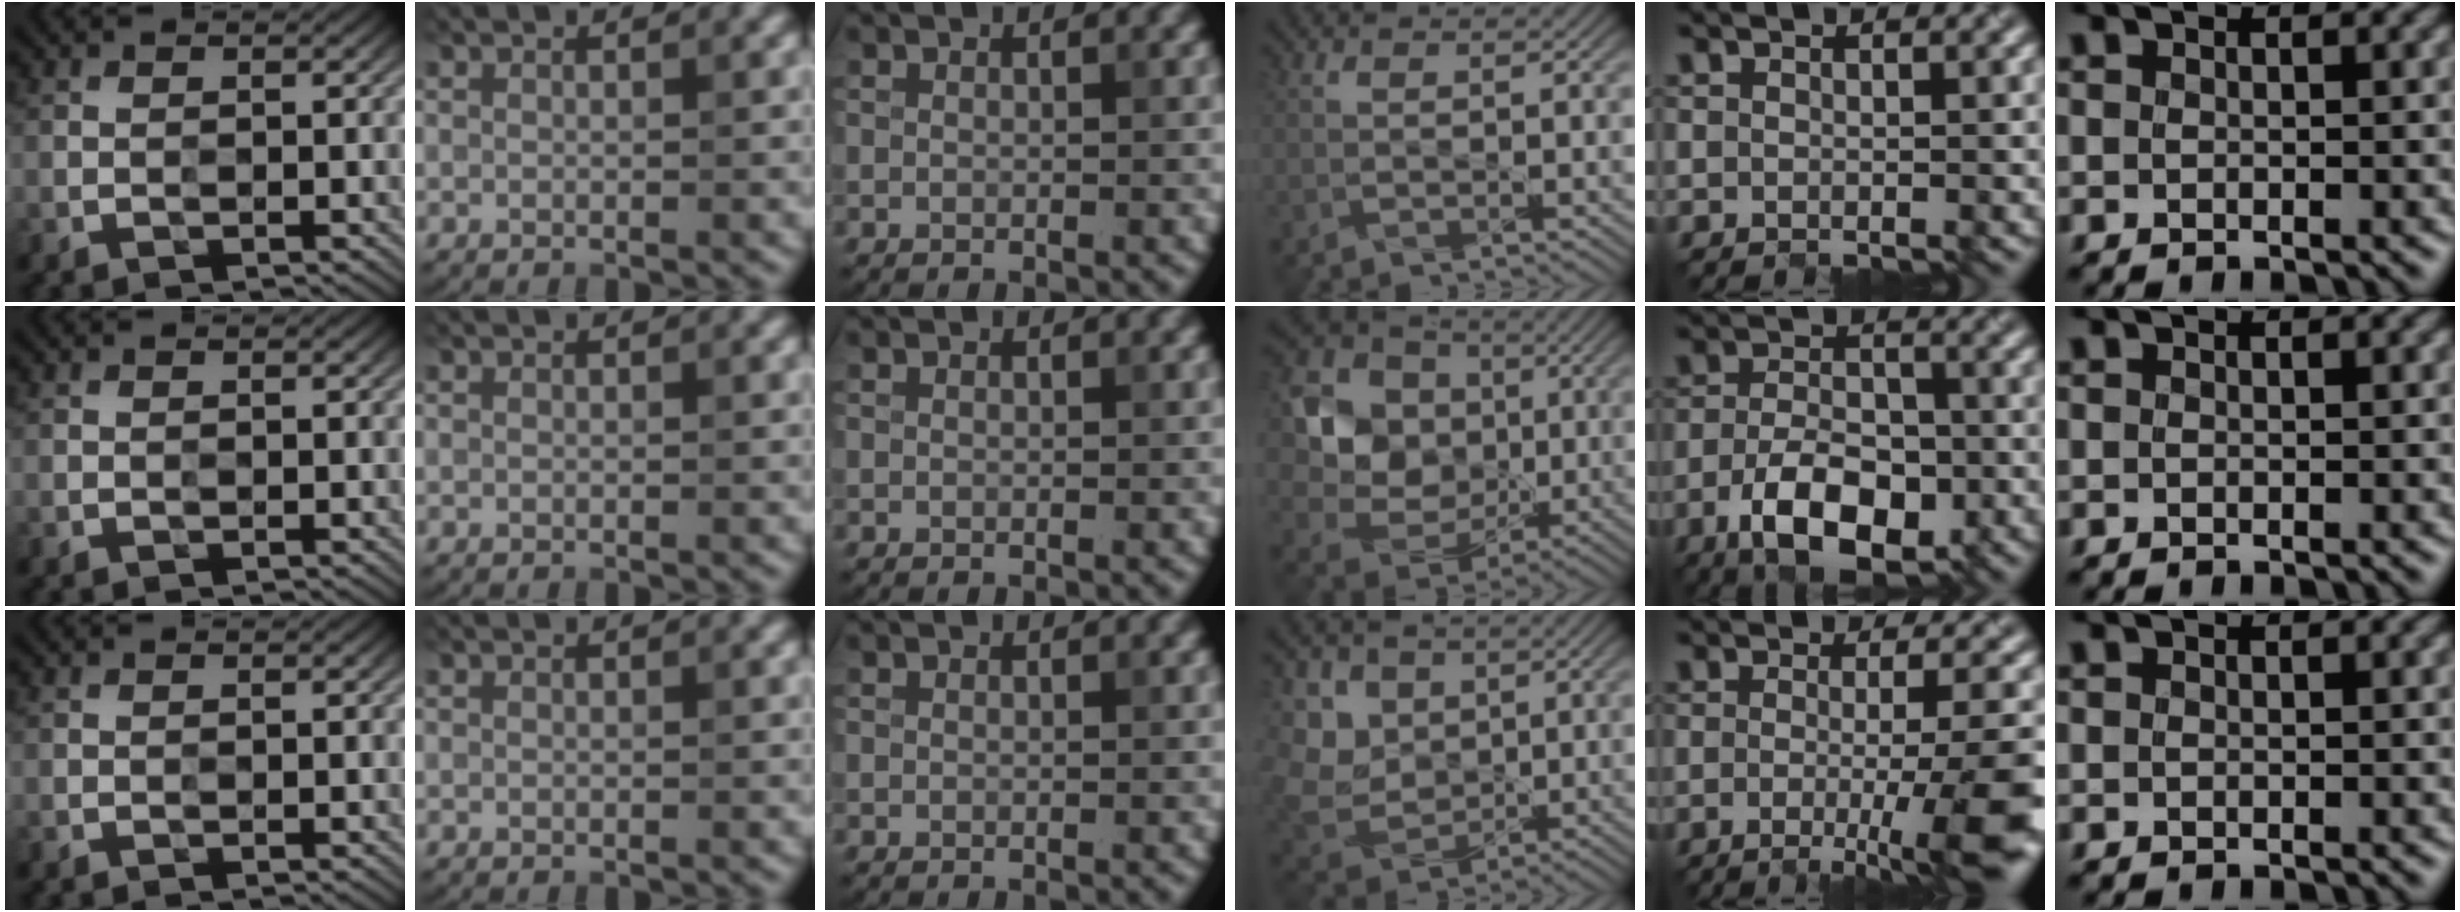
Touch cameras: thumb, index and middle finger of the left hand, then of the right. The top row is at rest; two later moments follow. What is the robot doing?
{"motion": "close", "object": "pencil case"}